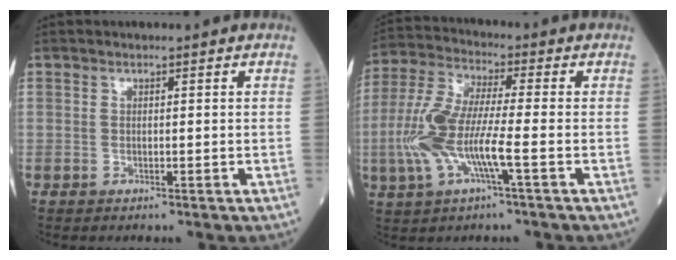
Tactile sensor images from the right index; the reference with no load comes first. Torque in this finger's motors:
{"motor_torque": [0.54, -0.10, 0.23, 0.21]}